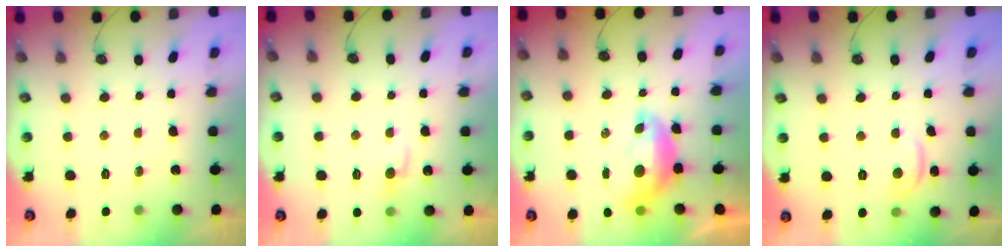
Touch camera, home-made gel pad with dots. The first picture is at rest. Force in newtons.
{"total": 0.8, "press": 0.7, "slide": 0.4}
{"total": 2.5, "press": 2.4, "slide": 0.7}
{"total": 0.0}